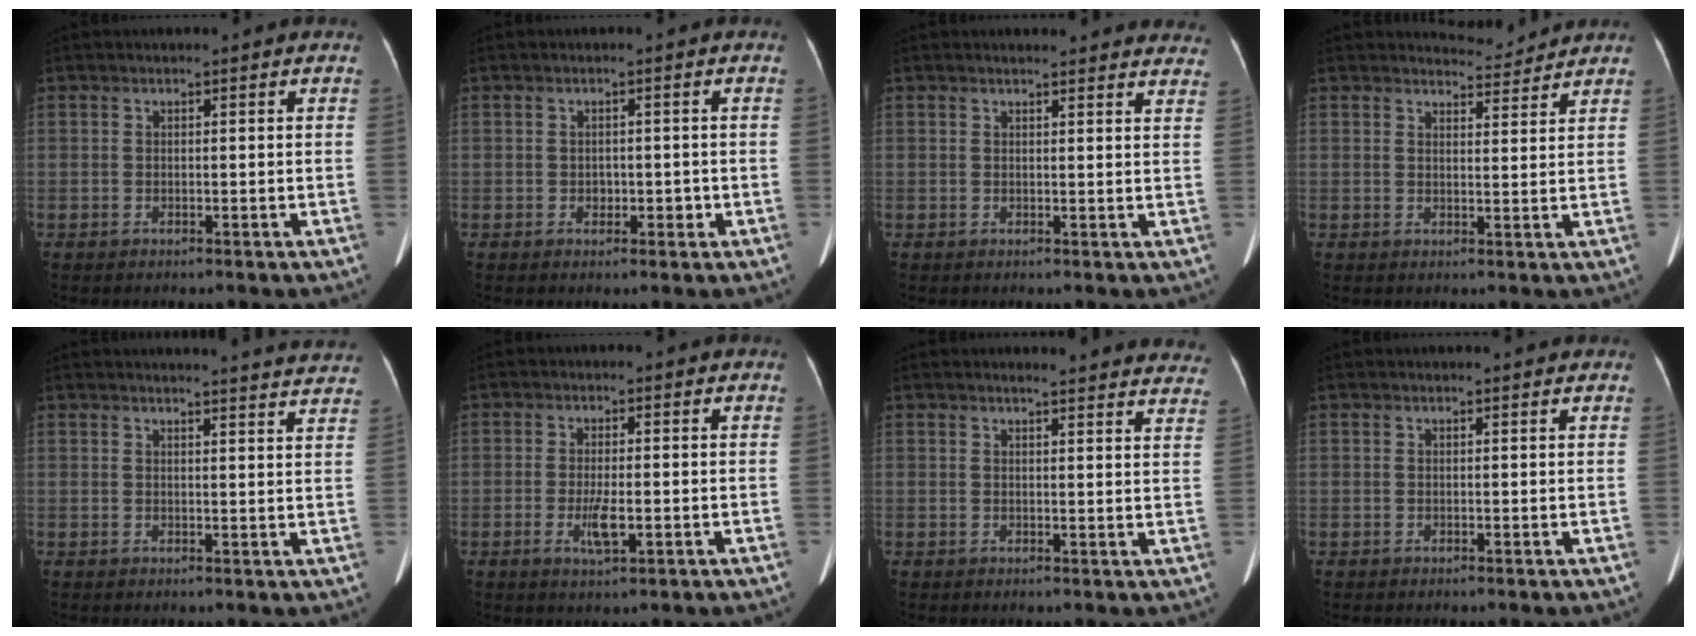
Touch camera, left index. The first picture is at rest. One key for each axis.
{"total": 1.7, "fx": -0.5, "fy": 1.4, "fz": 1.0, "tx": -0.015, "ty": 0.005, "tz": -0.002}
{"total": 13.2, "fx": 12.6, "fy": 2.2, "fz": 3.1, "tx": -0.009, "ty": -0.017, "tz": 0.120}
{"total": 3.6, "fx": 3.6, "fy": 0.1, "fz": -0.6, "tx": -0.003, "ty": -0.009, "tz": 0.053}
{"total": 16.9, "fx": 16.5, "fy": 0.3, "fz": 3.4, "tx": -0.031, "ty": -0.059, "tz": 0.171}
{"total": 3.7, "fx": -1.1, "fy": 0.9, "fz": 3.4, "tx": -0.071, "ty": -0.006, "tz": -0.015}
{"total": 16.5, "fx": 15.8, "fy": 1.8, "fz": 4.2, "tx": -0.030, "ty": -0.047, "tz": 0.160}
{"total": 1.9, "fx": 1.8, "fy": 0.1, "fz": 0.6, "tx": -0.012, "ty": 0.012, "tz": 0.021}